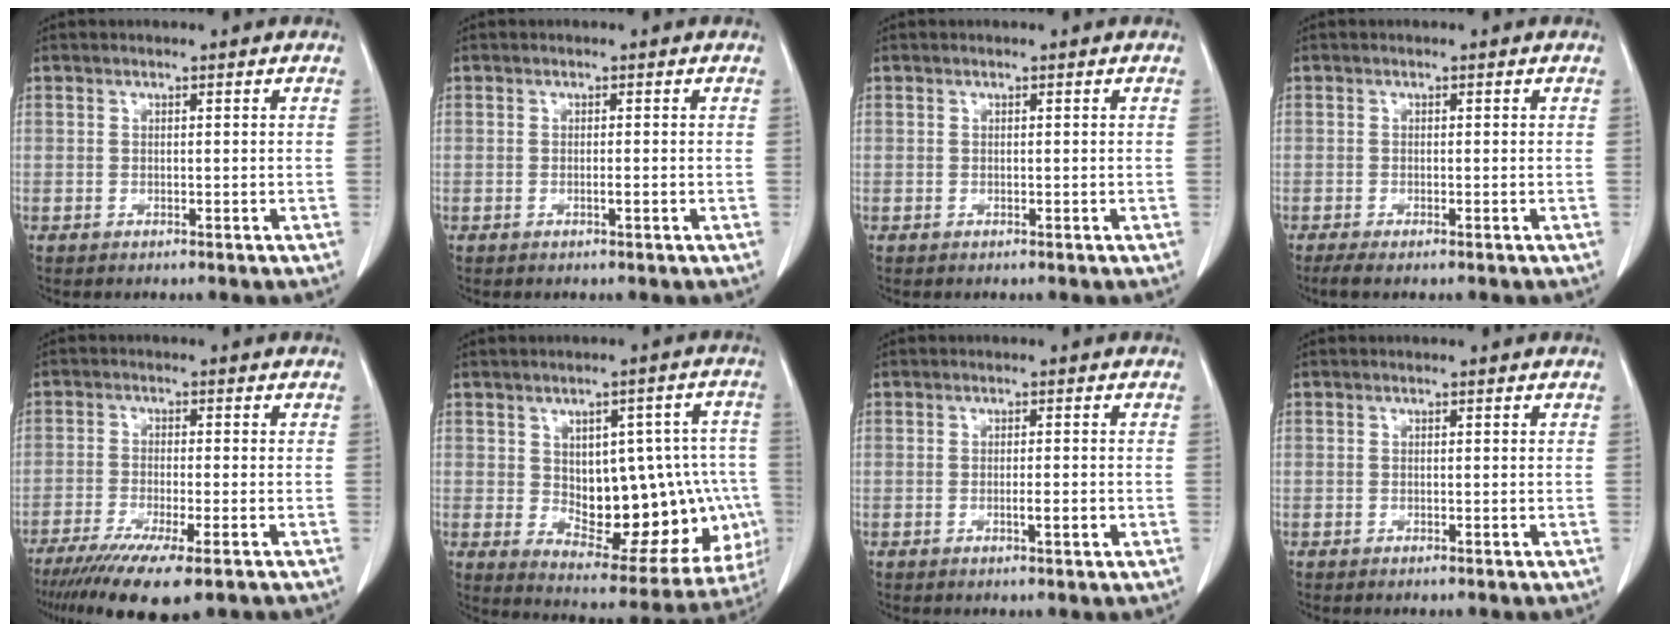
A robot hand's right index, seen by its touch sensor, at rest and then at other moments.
{"total": 0.7, "force": [-0.2, 0.0, 0.7], "torque": [-0.015, 0.000, -0.003]}
{"total": 0.0}
{"total": 1.9, "force": [-1.3, 0.3, 1.3], "torque": [-0.024, -0.005, -0.024]}
{"total": 11.5, "force": [-7.9, 1.3, 8.2], "torque": [-0.131, -0.028, -0.124]}
{"total": 19.5, "force": [-1.3, 9.2, 17.1], "torque": [-0.184, 0.028, 0.016]}
{"total": 1.9, "force": [-0.5, 0.2, 1.8], "torque": [-0.033, -0.003, -0.008]}
{"total": 0.0}